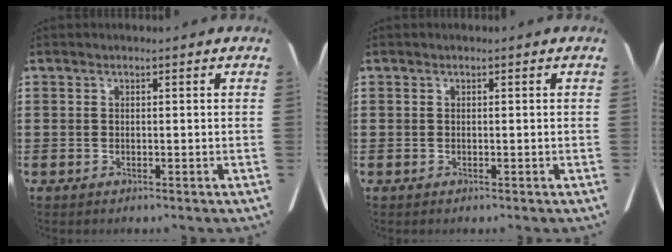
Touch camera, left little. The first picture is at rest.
{"total": 0.0}